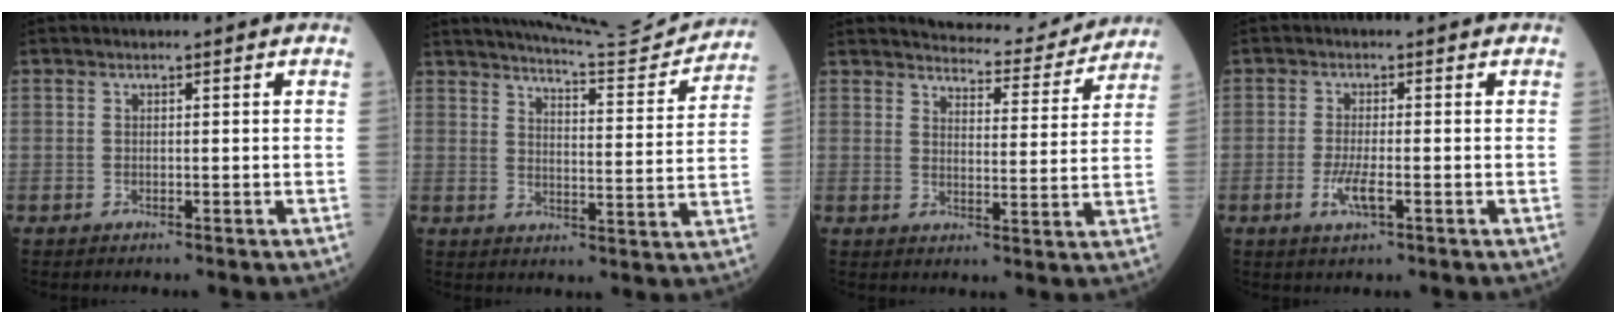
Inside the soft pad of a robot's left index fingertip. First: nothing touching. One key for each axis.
{"total": 14.7, "fx": 14.2, "fy": -0.3, "fz": 3.4, "tx": -0.052, "ty": -0.040, "tz": 0.186}
{"total": 11.1, "fx": 10.8, "fy": 1.8, "fz": 1.6, "tx": -0.017, "ty": -0.015, "tz": 0.130}
{"total": 3.0, "fx": -1.0, "fy": 0.5, "fz": 2.8, "tx": -0.062, "ty": -0.006, "tz": -0.018}